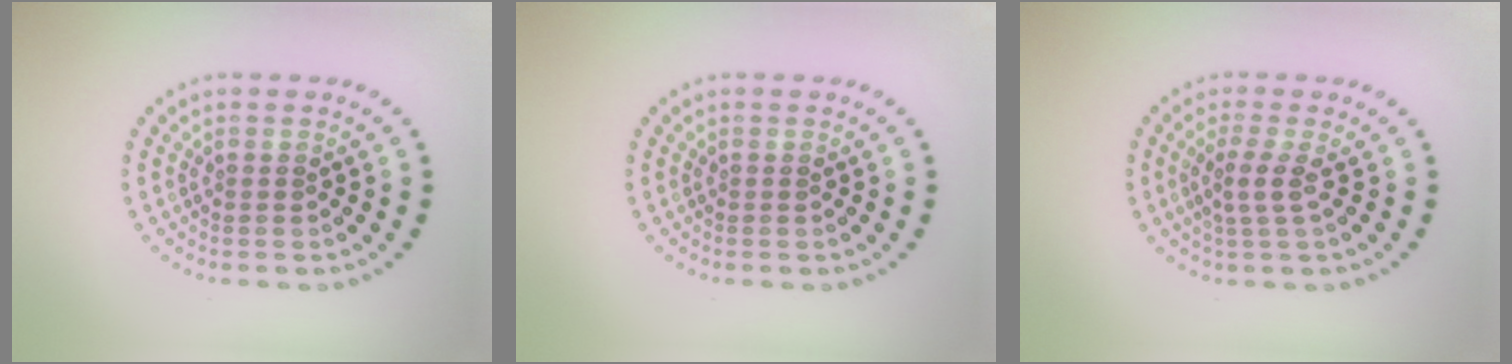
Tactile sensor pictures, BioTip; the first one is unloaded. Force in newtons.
{"total": 0.0}
{"total": 2.2, "press": 1.7, "slide": 1.4}